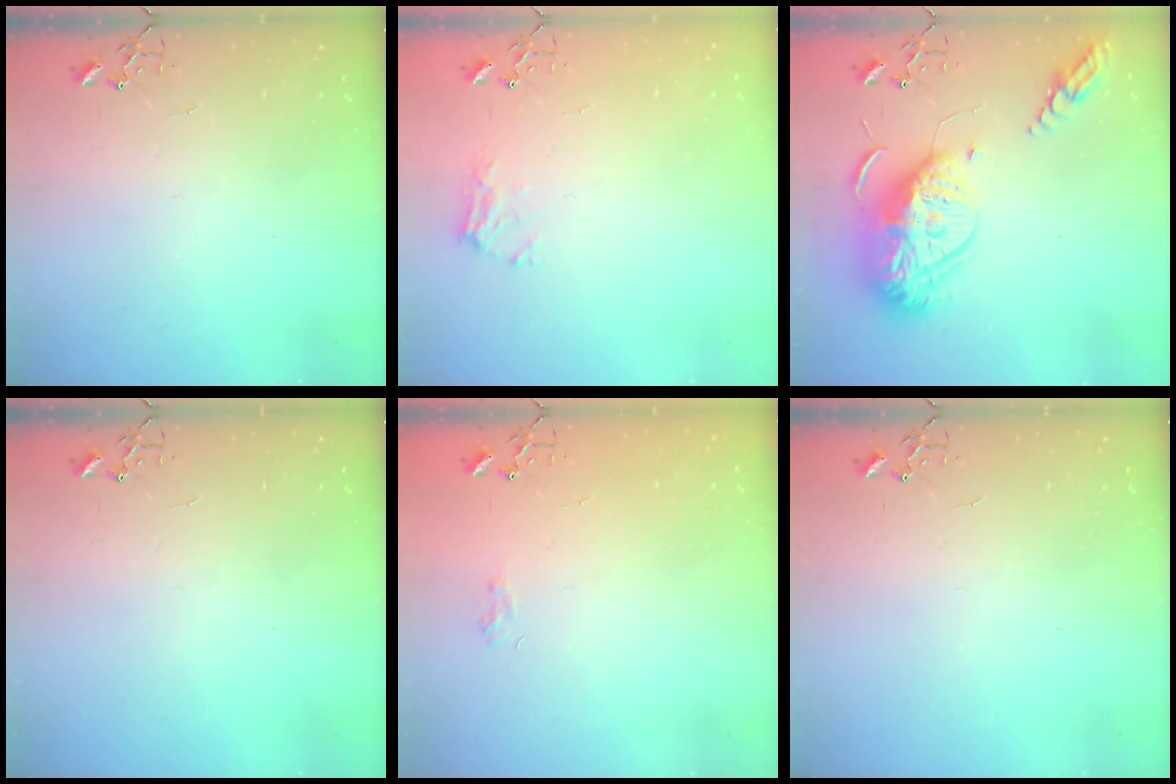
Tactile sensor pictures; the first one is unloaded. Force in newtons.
{"total": 9.0, "press": 8.9, "slide": 0.9}
{"total": 19.6, "press": 19.5, "slide": 1.9}
{"total": 0.0}
{"total": 6.1, "press": 6.1, "slide": 0.8}
{"total": 0.0}